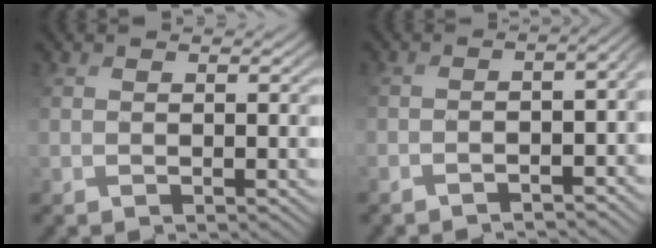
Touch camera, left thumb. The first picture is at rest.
{"total": 4.8, "force": [-2.3, 1.3, 4.0], "torque": [-0.033, -0.006, -0.036]}